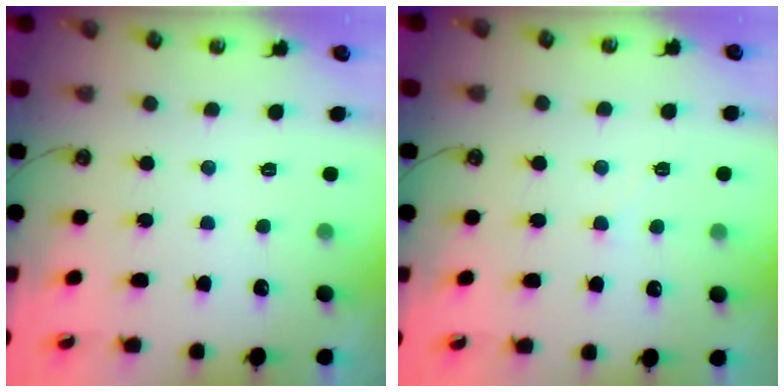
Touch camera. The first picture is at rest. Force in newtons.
{"total": 1.4, "press": 1.3, "slide": 0.4}